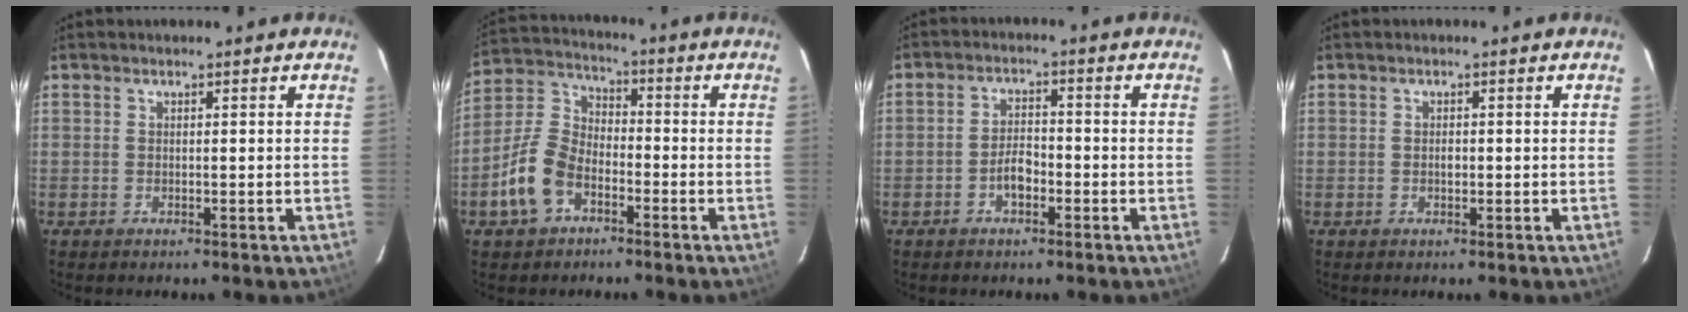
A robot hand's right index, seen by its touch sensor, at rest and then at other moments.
{"total": 10.4, "force": [-5.2, 6.5, 6.2], "torque": [-0.140, 0.022, -0.102]}
{"total": 3.9, "force": [-1.9, 2.0, 2.7], "torque": [-0.054, 0.008, -0.033]}
{"total": 1.0, "force": [-0.1, 0.7, 0.7], "torque": [-0.010, 0.001, -0.002]}